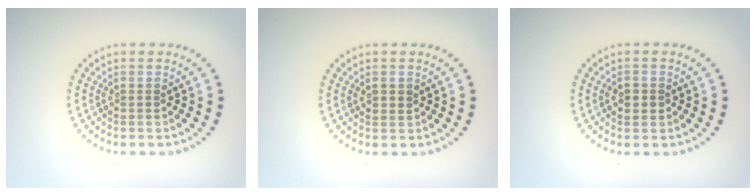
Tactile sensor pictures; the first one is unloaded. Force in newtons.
{"total": 1.0, "press": 1.0, "slide": 0.3}
{"total": 1.3, "press": 1.2, "slide": 0.2}